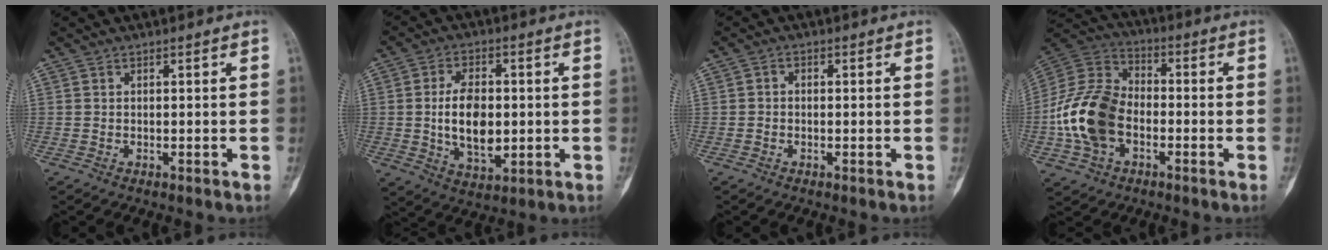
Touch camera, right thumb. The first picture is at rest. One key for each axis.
{"total": 11.0, "fx": -0.2, "fy": 6.4, "fz": 9.0, "tx": -0.138, "ty": -0.006, "tz": 0.002}
{"total": 1.1, "fx": -0.2, "fy": 0.9, "fz": 0.6, "tx": -0.004, "ty": 0.003, "tz": -0.009}
{"total": 16.2, "fx": -3.6, "fy": 11.0, "fz": 11.4, "tx": -0.221, "ty": 0.031, "tz": -0.073}